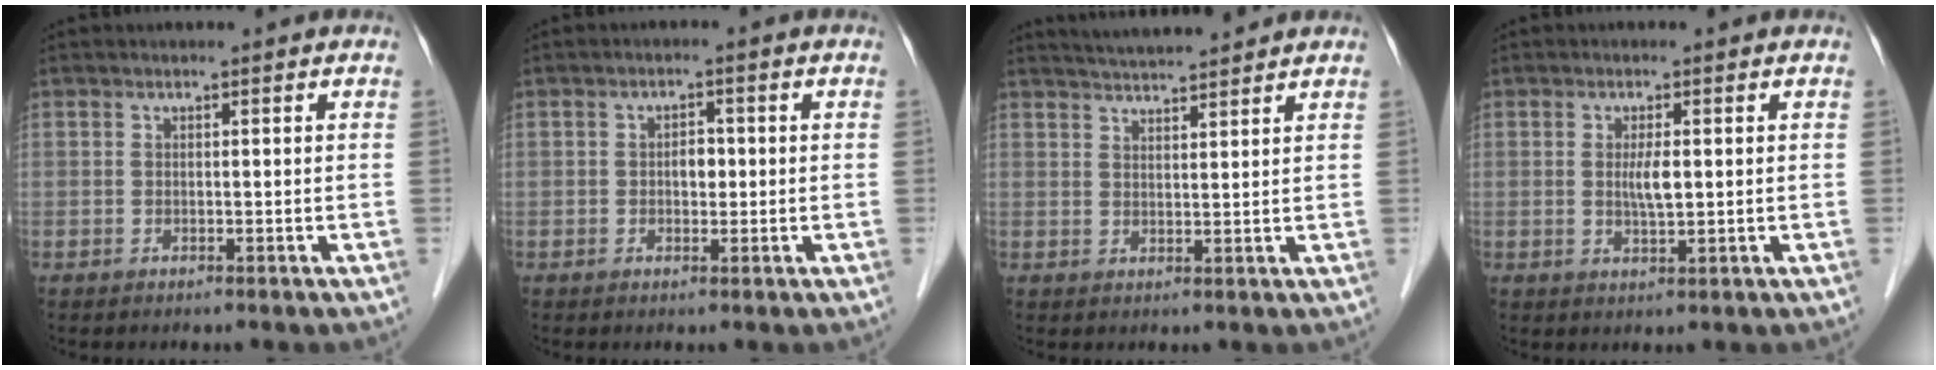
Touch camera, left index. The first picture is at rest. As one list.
[{"total": 2.2, "force": [-0.1, 1.4, 1.7], "torque": [-0.025, 0.003, -0.002]}, {"total": 7.1, "force": [6.7, 0.1, 2.3], "torque": [-0.045, 0.021, 0.105]}, {"total": 2.8, "force": [0.3, 0.5, 2.7], "torque": [-0.052, -0.005, 0.006]}]